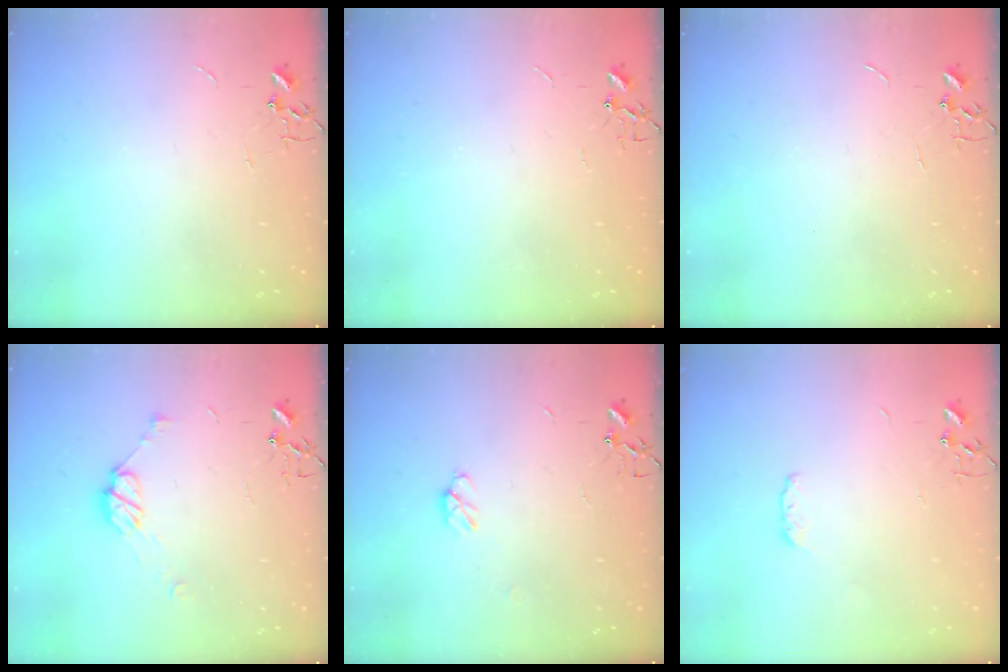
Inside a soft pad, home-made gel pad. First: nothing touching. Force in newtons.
{"total": 4.0, "press": 3.1, "slide": 2.5}
{"total": 0.0}
{"total": 8.1, "press": 8.0, "slide": 0.5}
{"total": 4.4, "press": 4.4, "slide": 0.6}
{"total": 4.2, "press": 4.1, "slide": 0.7}